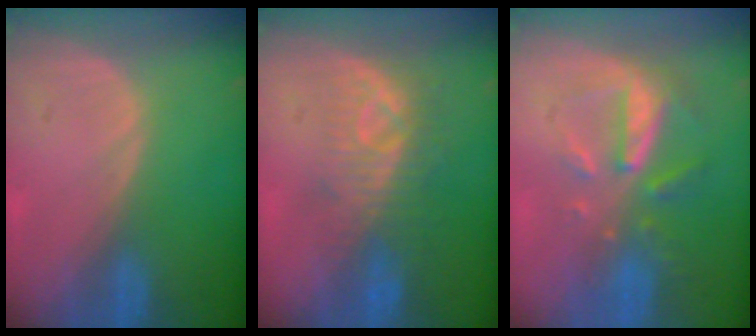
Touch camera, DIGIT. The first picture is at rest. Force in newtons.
{"total": 8.1, "press": 7.5, "slide": 3.2}
{"total": 8.1, "press": 7.3, "slide": 3.4}